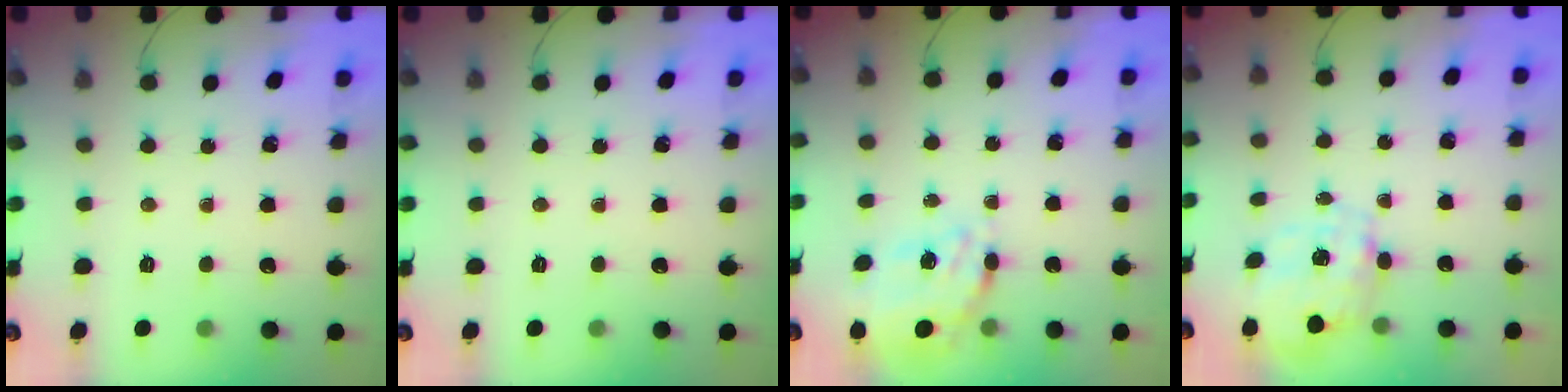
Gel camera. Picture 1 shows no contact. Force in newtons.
{"total": 0.0}
{"total": 10.7, "press": 10.0, "slide": 3.7}
{"total": 2.7, "press": 2.6, "slide": 0.8}